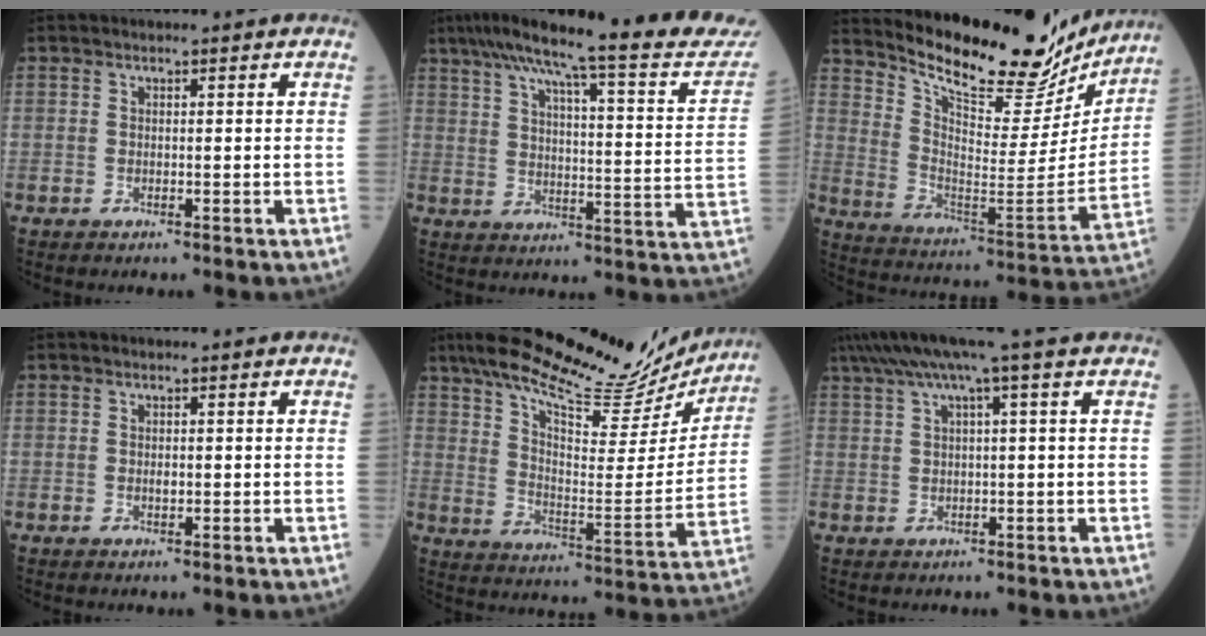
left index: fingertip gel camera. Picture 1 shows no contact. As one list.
[{"total": 24.9, "force": [21.5, 1.4, 12.4], "torque": [-0.188, -0.040, 0.274]}, {"total": 20.5, "force": [18.4, 5.3, 7.5], "torque": [-0.124, -0.039, 0.270]}, {"total": 0.6, "force": [-0.1, 0.4, 0.4], "torque": [-0.007, -0.001, -0.002]}, {"total": 25.1, "force": [21.6, 4.9, 11.9], "torque": [-0.192, -0.013, 0.300]}, {"total": 6.9, "force": [4.5, -1.4, 5.0], "torque": [-0.087, 0.032, 0.074]}]